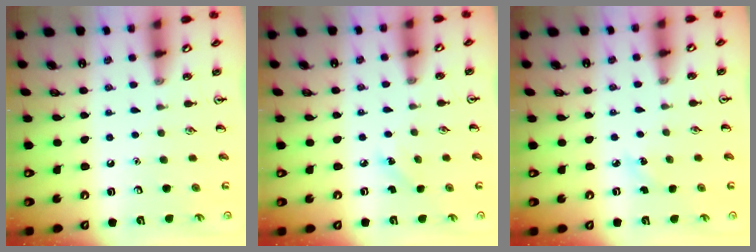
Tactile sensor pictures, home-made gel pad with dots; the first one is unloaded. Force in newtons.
{"total": 2.8, "press": 2.6, "slide": 1.0}
{"total": 2.8, "press": 2.6, "slide": 1.0}